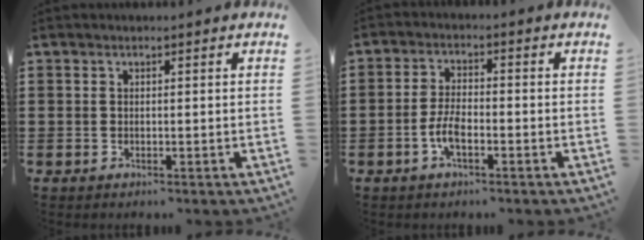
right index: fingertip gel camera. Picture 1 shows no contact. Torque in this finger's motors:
{"motor_torque": [2.14, 0.00, 0.12, 0.06]}